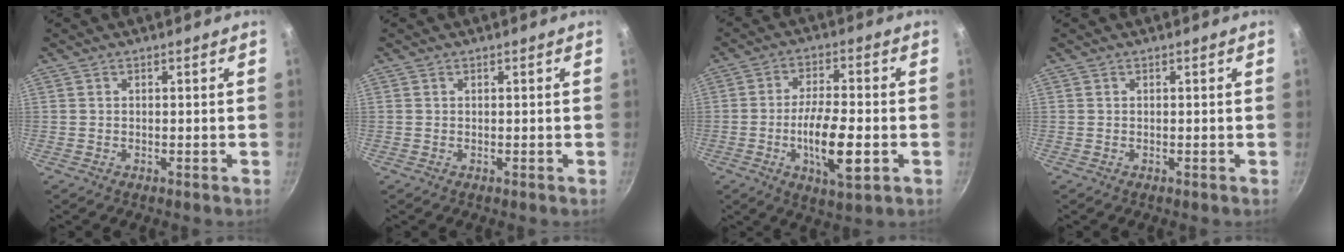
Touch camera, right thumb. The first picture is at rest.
{"total": 0.0}
{"total": 11.6, "force": [-2.7, 4.0, 10.5], "torque": [-0.179, 0.004, -0.046]}
{"total": 0.0}